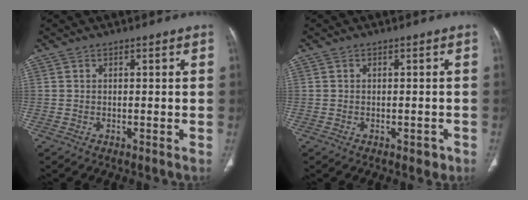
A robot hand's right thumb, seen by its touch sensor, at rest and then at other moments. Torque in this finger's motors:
{"motor_torque": [-0.20, 0.08, -0.25, 0.06, -0.01]}